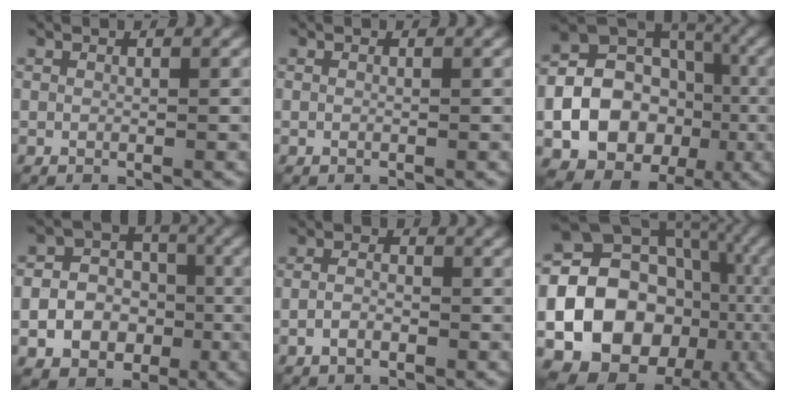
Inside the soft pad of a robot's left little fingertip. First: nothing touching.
{"total": 0.0}
{"total": 16.4, "force": [-3.9, 14.1, 7.4], "torque": [-0.156, -0.016, -0.078]}
{"total": 10.0, "force": [-3.0, 8.6, 4.1], "torque": [-0.061, -0.018, -0.064]}
{"total": 2.3, "force": [-1.0, 1.3, 1.6], "torque": [-0.028, 0.005, -0.023]}
{"total": 22.1, "force": [-4.1, 19.1, 10.4], "torque": [-0.177, -0.015, -0.084]}